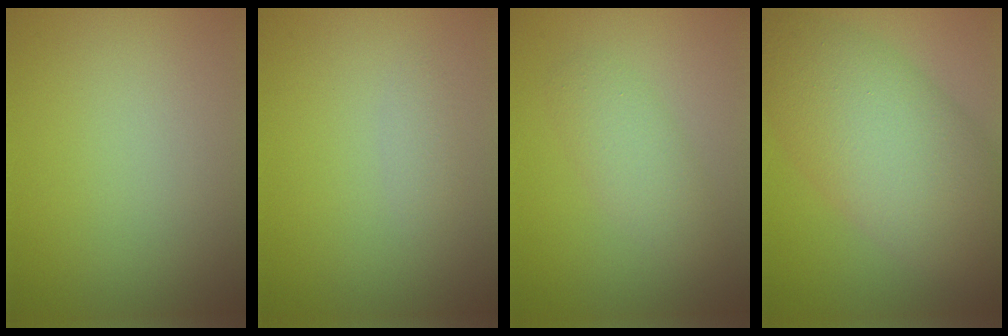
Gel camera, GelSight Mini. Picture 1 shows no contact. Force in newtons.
{"total": 0.8, "press": 0.8, "slide": 0.0}
{"total": 2.5, "press": 2.5, "slide": 0.1}
{"total": 10.5, "press": 10.5, "slide": 0.1}